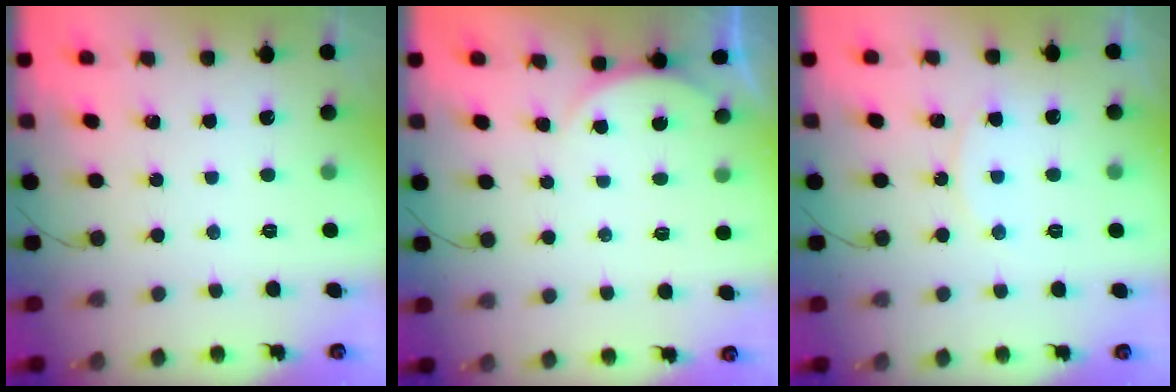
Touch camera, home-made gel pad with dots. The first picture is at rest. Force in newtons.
{"total": 2.3, "press": 2.3, "slide": 0.5}
{"total": 6.1, "press": 6.1, "slide": 0.4}